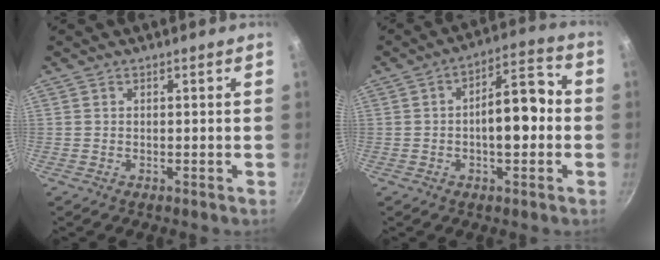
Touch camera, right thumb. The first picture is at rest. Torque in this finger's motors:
{"motor_torque": [-0.68, 1.12, 0.96, 0.16, 0.20]}